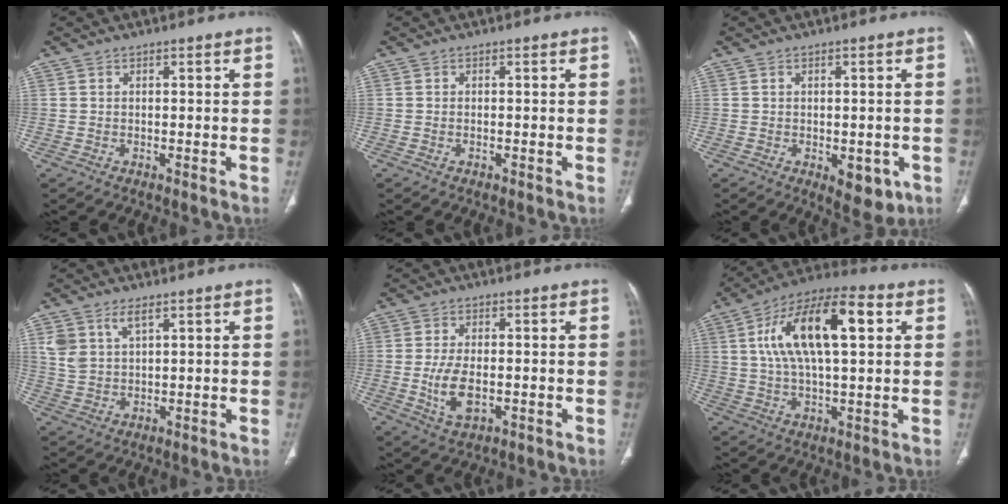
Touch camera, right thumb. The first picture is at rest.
{"total": 0.0}
{"total": 6.2, "force": [-2.2, 3.3, 4.9], "torque": [-0.043, 0.001, -0.015]}
{"total": 5.2, "force": [2.9, 2.4, 3.6], "torque": [-0.072, -0.011, 0.068]}
{"total": 6.8, "force": [-1.4, 3.5, 5.6], "torque": [-0.114, -0.003, -0.019]}
{"total": 18.5, "force": [4.8, 7.4, 16.3], "torque": [-0.284, 0.019, 0.075]}